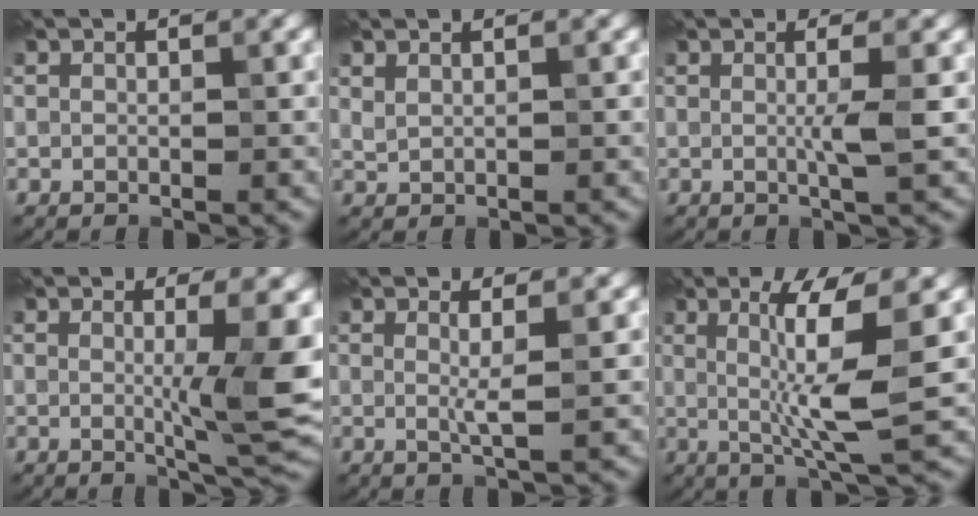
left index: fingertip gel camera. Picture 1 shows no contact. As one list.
[{"total": 0.8, "force": [0.7, 0.2, 0.3], "torque": [-0.009, 0.000, 0.016]}, {"total": 2.5, "force": [0.1, 0.3, 2.5], "torque": [-0.044, -0.003, -0.004]}, {"total": 6.7, "force": [0.2, 1.1, 6.6], "torque": [-0.088, -0.010, 0.006]}, {"total": 1.9, "force": [0.5, 0.4, 1.9], "torque": [-0.034, -0.005, 0.002]}, {"total": 6.6, "force": [0.7, 0.8, 6.6], "torque": [-0.114, -0.004, 0.016]}]